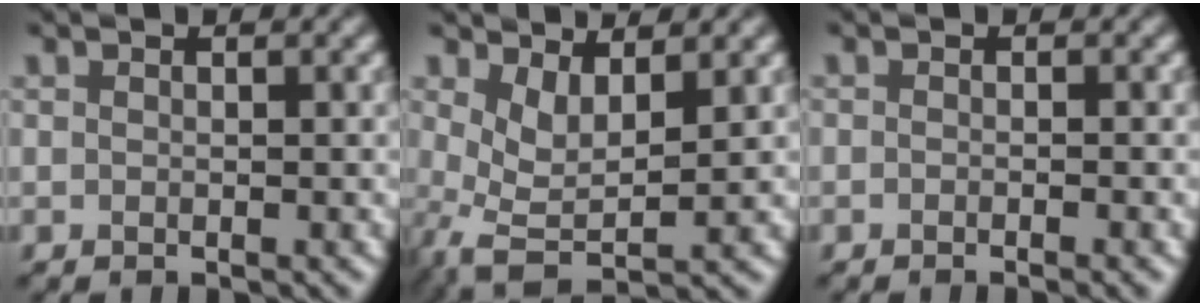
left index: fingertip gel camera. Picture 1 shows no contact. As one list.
[{"total": 3.4, "force": [0.5, 1.4, 3.1], "torque": [-0.067, -0.009, 0.011]}, {"total": 1.2, "force": [-0.8, 0.1, 0.9], "torque": [-0.010, -0.005, -0.016]}]